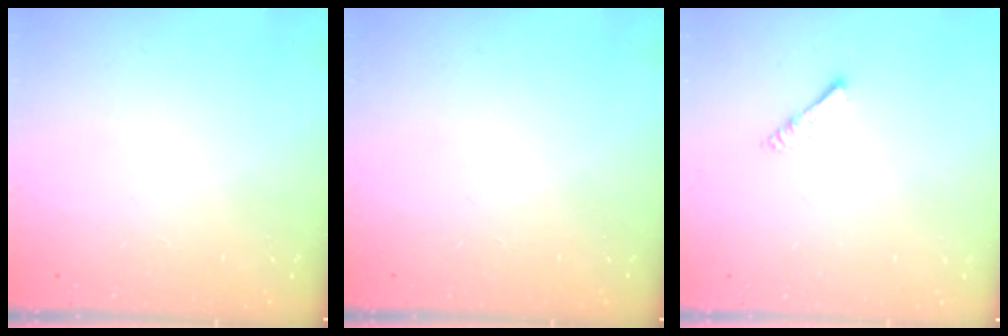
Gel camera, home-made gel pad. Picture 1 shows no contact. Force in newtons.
{"total": 0.0}
{"total": 2.0, "press": 1.9, "slide": 0.4}